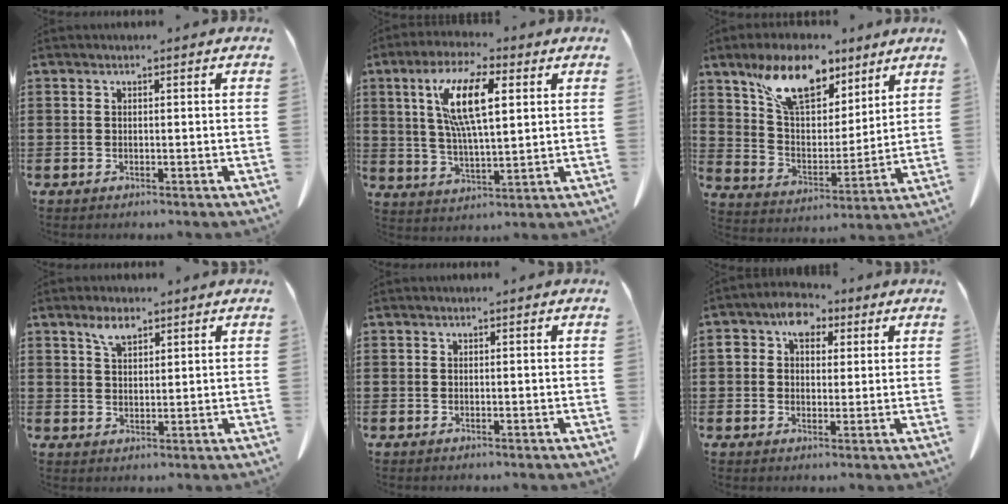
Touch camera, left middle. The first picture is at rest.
{"total": 11.1, "force": [4.1, 3.4, 9.8], "torque": [-0.211, 0.007, 0.067]}
{"total": 11.9, "force": [8.3, 5.7, 6.3], "torque": [-0.139, -0.019, 0.156]}
{"total": 3.6, "force": [2.4, 1.6, 2.0], "torque": [-0.047, 0.004, 0.045]}
{"total": 0.0}
{"total": 5.2, "force": [2.5, 3.8, 2.6], "torque": [-0.051, 0.010, 0.040]}